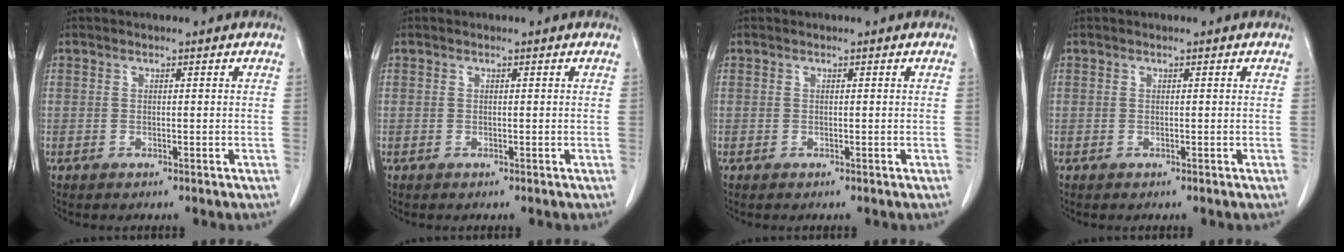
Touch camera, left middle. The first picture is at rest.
{"total": 0.0}
{"total": 0.0}
{"total": 0.0}